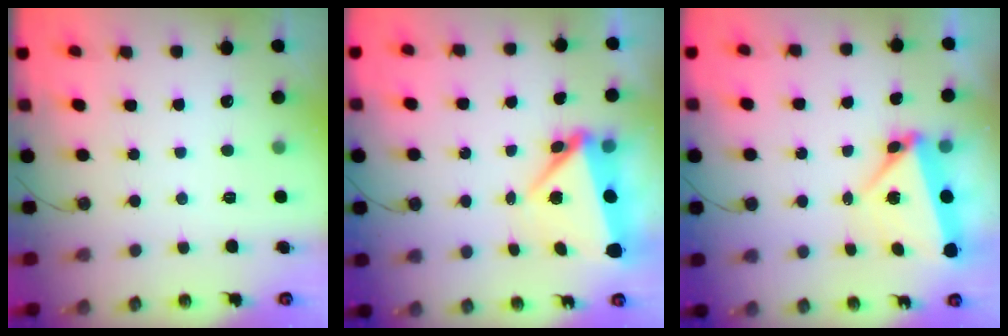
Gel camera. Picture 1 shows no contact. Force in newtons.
{"total": 8.7, "press": 6.8, "slide": 5.4}
{"total": 6.7, "press": 6.6, "slide": 0.9}